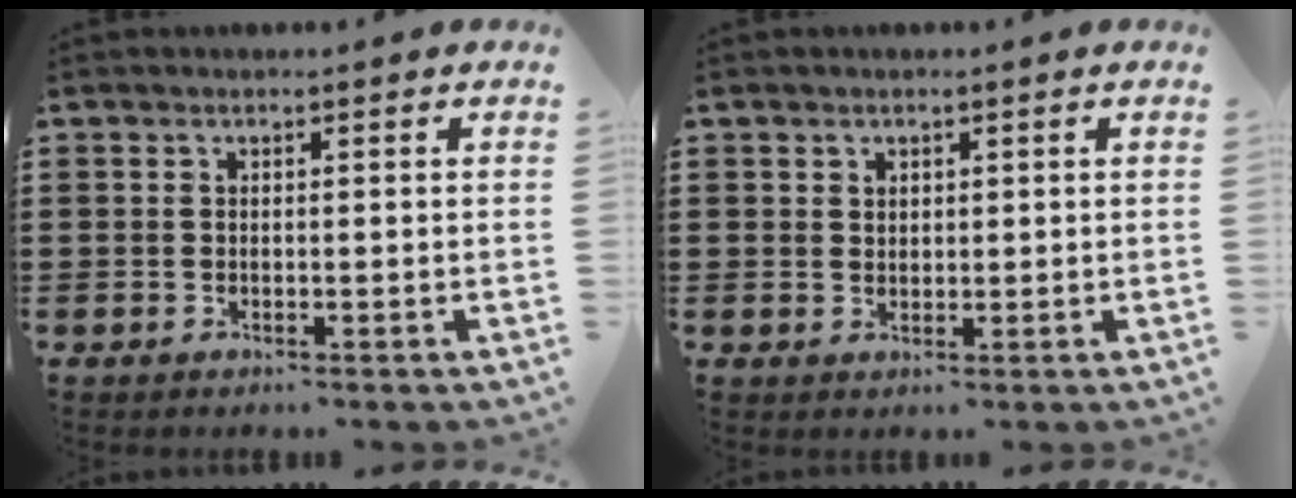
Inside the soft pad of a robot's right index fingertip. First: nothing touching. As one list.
[{"total": 1.3, "force": [1.0, 0.9, 0.3], "torque": [-0.006, 0.004, 0.018]}]